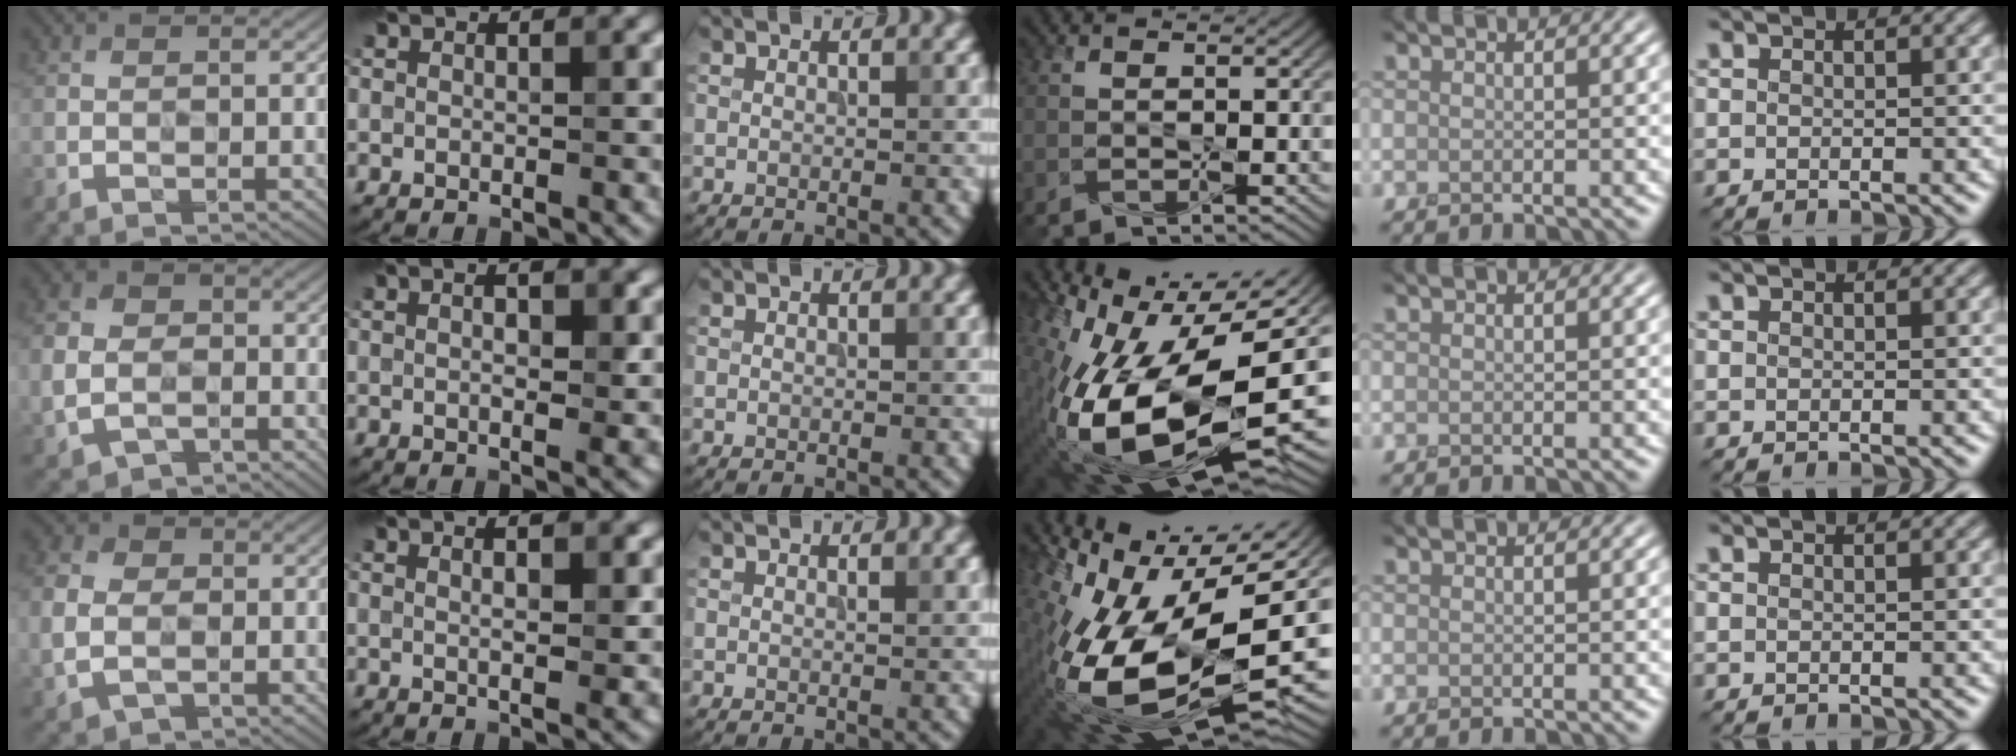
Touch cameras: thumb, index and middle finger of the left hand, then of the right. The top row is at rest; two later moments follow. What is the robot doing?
{"motion": "wipe", "object": "whiteboard"}